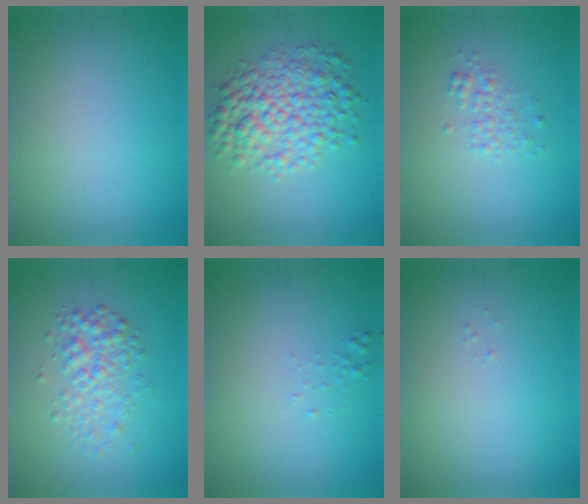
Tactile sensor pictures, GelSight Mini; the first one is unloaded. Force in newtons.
{"total": 6.4, "press": 6.4, "slide": 0.1}
{"total": 1.5, "press": 1.5, "slide": 0.0}
{"total": 3.1, "press": 3.1, "slide": 0.1}
{"total": 0.5, "press": 0.5, "slide": 0.0}
{"total": 0.0}